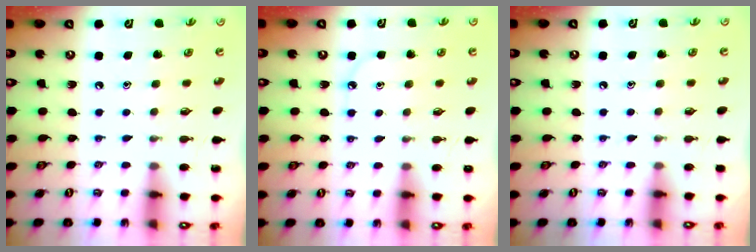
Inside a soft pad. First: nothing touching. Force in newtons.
{"total": 4.4, "press": 4.4, "slide": 0.5}
{"total": 2.9, "press": 2.9, "slide": 0.5}